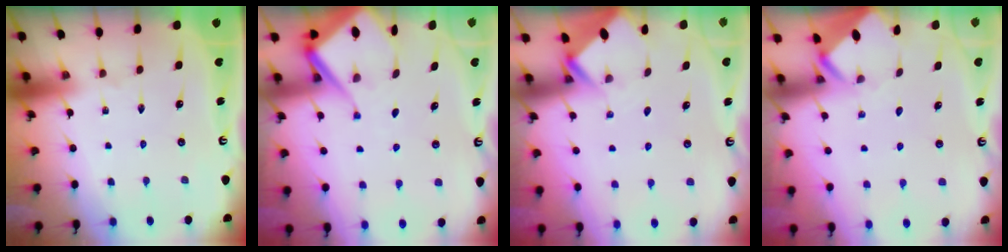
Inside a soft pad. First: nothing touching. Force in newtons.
{"total": 8.4, "press": 8.3, "slide": 1.0}
{"total": 2.6, "press": 2.6, "slide": 0.2}
{"total": 3.4, "press": 3.4, "slide": 0.3}